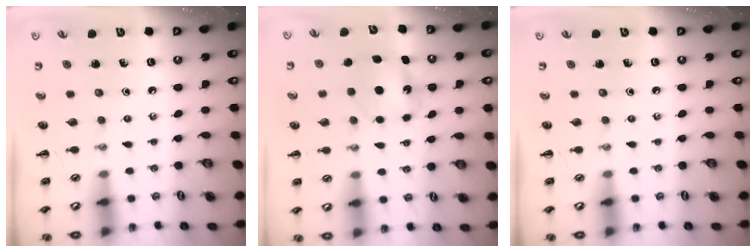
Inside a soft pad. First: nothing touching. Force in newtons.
{"total": 5.7, "press": 5.6, "slide": 1.1}
{"total": 0.0}